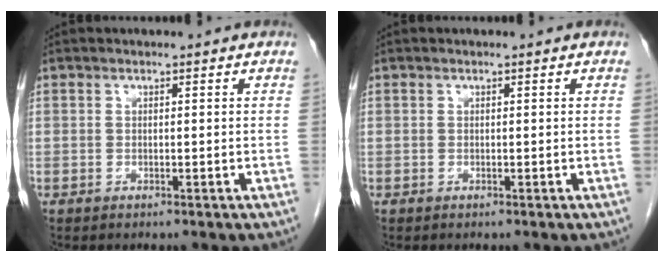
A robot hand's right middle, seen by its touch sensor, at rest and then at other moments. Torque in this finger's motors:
{"motor_torque": [-0.46, -0.26, 0.00, -0.01]}